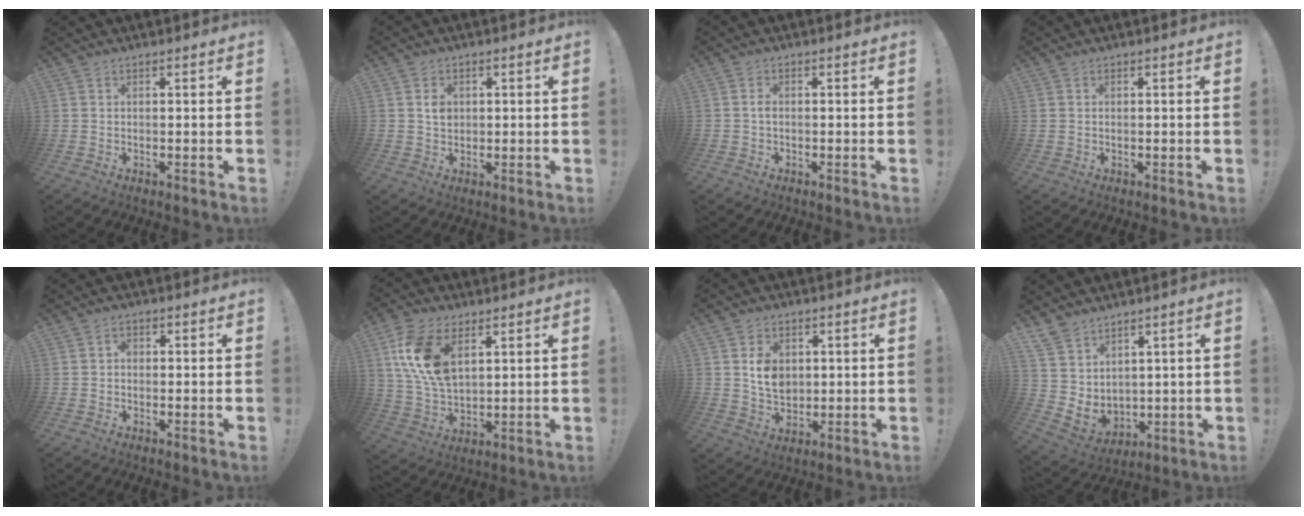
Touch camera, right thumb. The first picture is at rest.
{"total": 4.2, "force": [0.8, 3.8, 1.6], "torque": [-0.005, -0.007, 0.010]}
{"total": 1.5, "force": [-0.8, 1.1, 0.7], "torque": [-0.012, 0.005, -0.015]}
{"total": 0.0}
{"total": 1.6, "force": [-0.7, 1.2, 0.8], "torque": [-0.016, 0.009, -0.013]}
{"total": 15.3, "force": [6.2, 9.2, 10.5], "torque": [-0.210, -0.020, 0.115]}
{"total": 8.5, "force": [1.5, 7.1, 4.5], "torque": [-0.062, -0.004, 0.031]}
{"total": 7.7, "force": [5.8, 4.8, 1.4], "torque": [-0.043, -0.046, 0.123]}